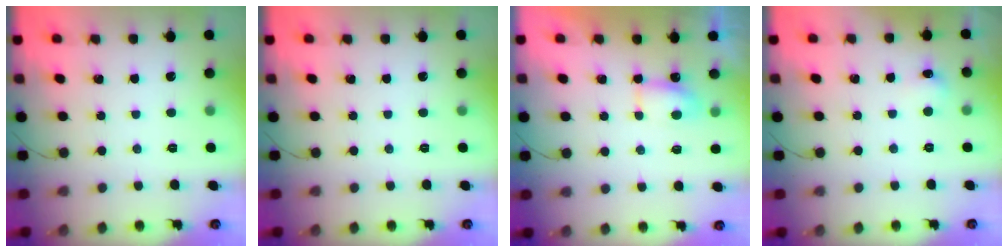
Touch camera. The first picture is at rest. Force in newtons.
{"total": 0.0}
{"total": 4.6, "press": 4.5, "slide": 0.8}
{"total": 4.9, "press": 4.7, "slide": 1.5}